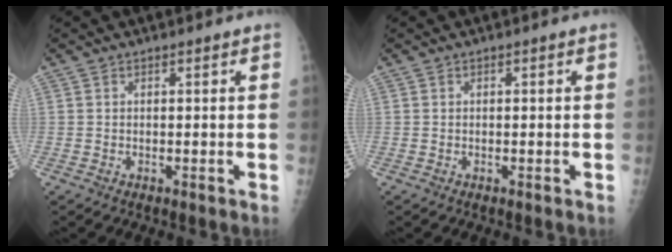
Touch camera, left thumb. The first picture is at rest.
{"total": 0.0}